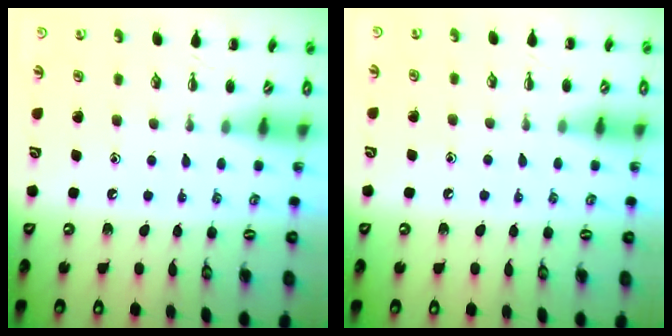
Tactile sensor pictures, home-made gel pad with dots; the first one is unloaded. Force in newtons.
{"total": 4.7, "press": 4.4, "slide": 1.6}